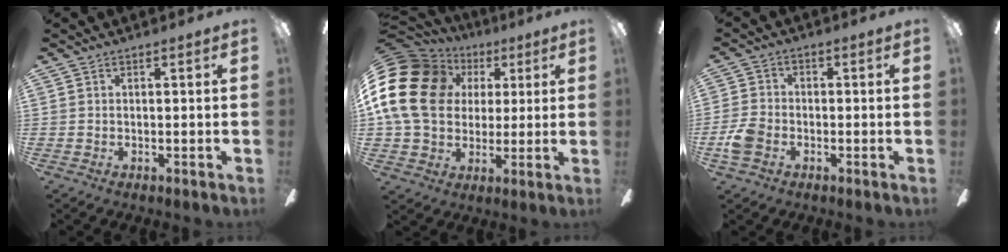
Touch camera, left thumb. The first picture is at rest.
{"total": 20.8, "force": [3.6, 17.4, 10.9], "torque": [-0.223, -0.002, 0.069]}
{"total": 5.6, "force": [-2.4, 4.0, 3.1], "torque": [-0.065, 0.015, -0.045]}